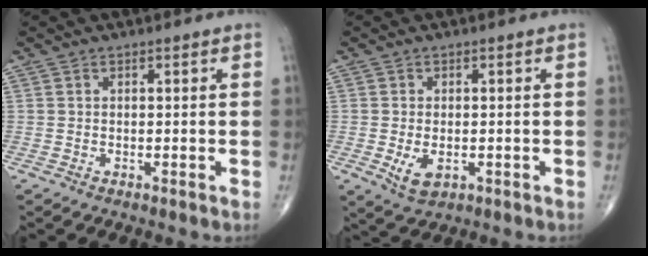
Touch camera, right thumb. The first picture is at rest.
{"total": 4.3, "force": [-1.1, 2.5, 3.3], "torque": [-0.056, -0.006, -0.009]}